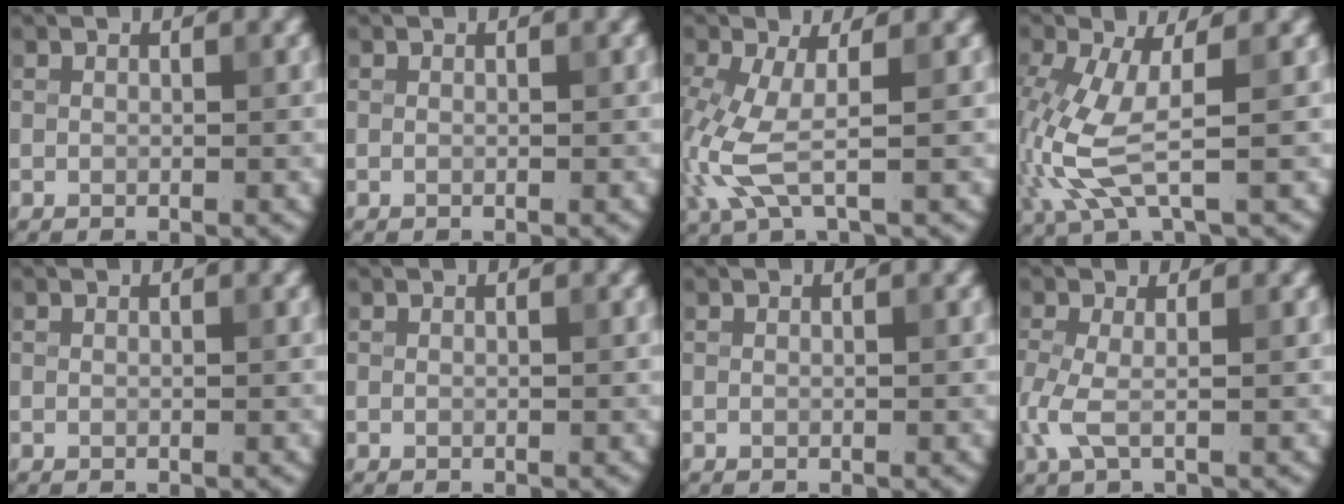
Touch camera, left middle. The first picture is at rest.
{"total": 0.0}
{"total": 4.8, "force": [-1.0, 1.5, 4.4], "torque": [-0.133, -0.010, -0.022]}
{"total": 6.0, "force": [-1.1, 1.8, 5.6], "torque": [-0.158, -0.007, -0.019]}
{"total": 0.0}
{"total": 0.0}
{"total": 0.0}
{"total": 2.5, "force": [-0.4, 0.8, 2.3], "torque": [-0.065, -0.007, -0.012]}